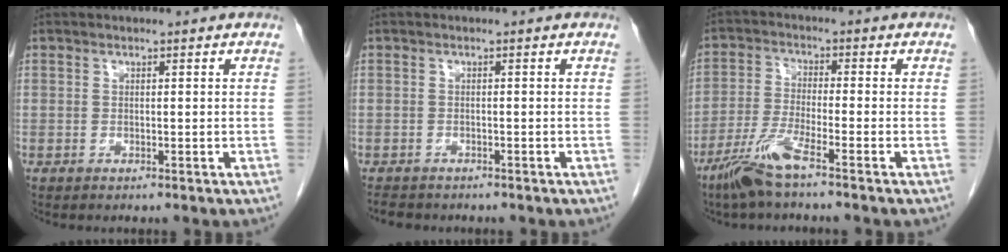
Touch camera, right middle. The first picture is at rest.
{"total": 3.8, "force": [-3.2, 1.5, 1.1], "torque": [-0.021, -0.005, -0.045]}
{"total": 6.6, "force": [-4.6, -0.3, 4.7], "torque": [-0.104, -0.018, -0.100]}